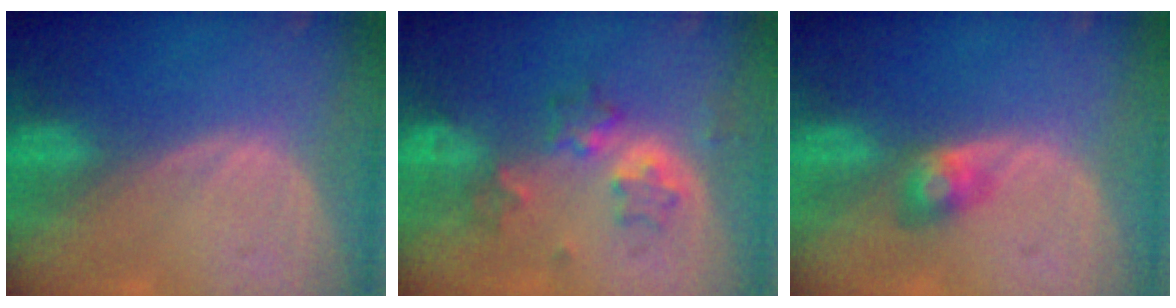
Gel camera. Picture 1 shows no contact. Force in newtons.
{"total": 6.1, "press": 5.6, "slide": 2.5}
{"total": 2.7, "press": 2.7, "slide": 0.0}